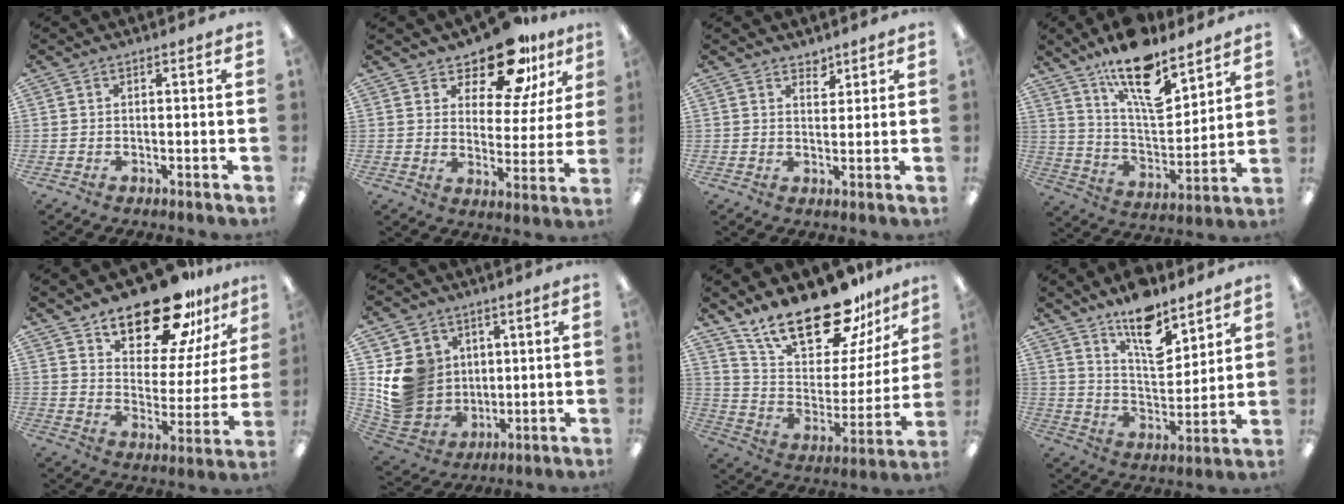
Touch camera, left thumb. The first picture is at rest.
{"total": 15.3, "force": [12.0, 6.0, 7.3], "torque": [-0.124, -0.076, 0.211]}
{"total": 2.8, "force": [2.5, 1.2, 0.4], "torque": [0.014, -0.020, 0.041]}
{"total": 17.6, "force": [12.7, 6.6, 10.2], "torque": [-0.165, -0.080, 0.216]}
{"total": 19.2, "force": [15.7, 7.2, 8.3], "torque": [-0.133, -0.114, 0.272]}
{"total": 13.3, "force": [2.6, 12.2, 4.6], "torque": [-0.112, -0.014, 0.060]}
{"total": 22.7, "force": [18.0, 8.6, 11.0], "torque": [-0.184, -0.120, 0.315]}
{"total": 13.7, "force": [10.1, 5.6, 7.3], "torque": [-0.105, -0.066, 0.176]}